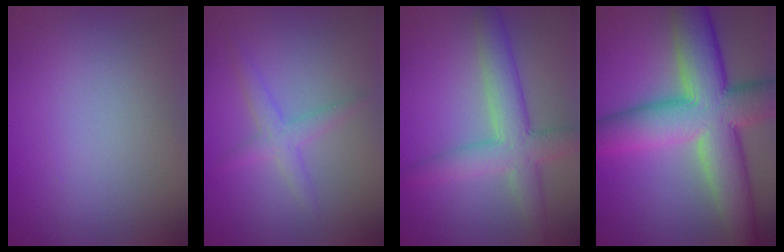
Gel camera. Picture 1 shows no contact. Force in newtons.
{"total": 2.1, "press": 2.1, "slide": 0.1}
{"total": 5.1, "press": 5.1, "slide": 0.3}
{"total": 12.0, "press": 12.0, "slide": 0.6}